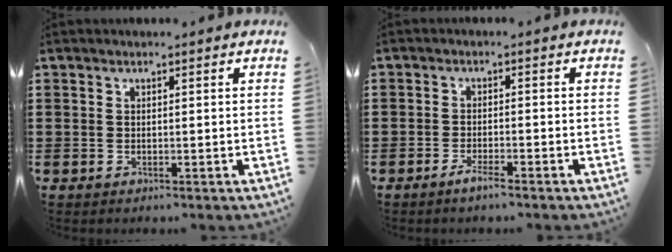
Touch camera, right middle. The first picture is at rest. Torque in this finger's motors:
{"motor_torque": [0.80, -0.67, 0.04, 0.05]}